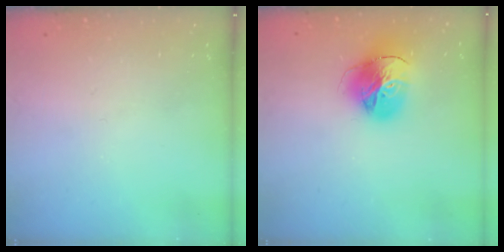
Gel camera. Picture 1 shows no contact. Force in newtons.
{"total": 17.1, "press": 17.0, "slide": 1.9}